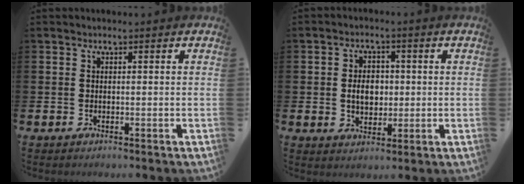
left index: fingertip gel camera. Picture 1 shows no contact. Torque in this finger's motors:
{"motor_torque": [1.02, 0.00, 0.12, 0.13]}